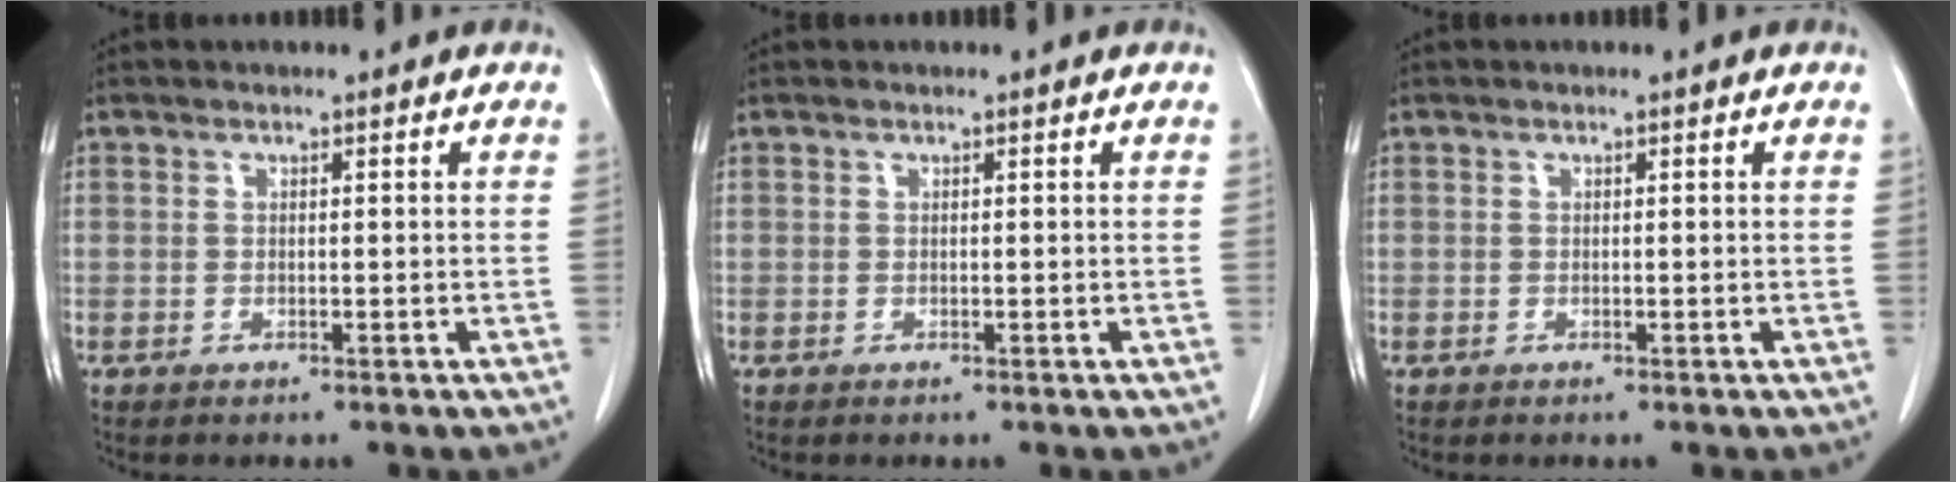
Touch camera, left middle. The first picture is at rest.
{"total": 0.0}
{"total": 0.0}